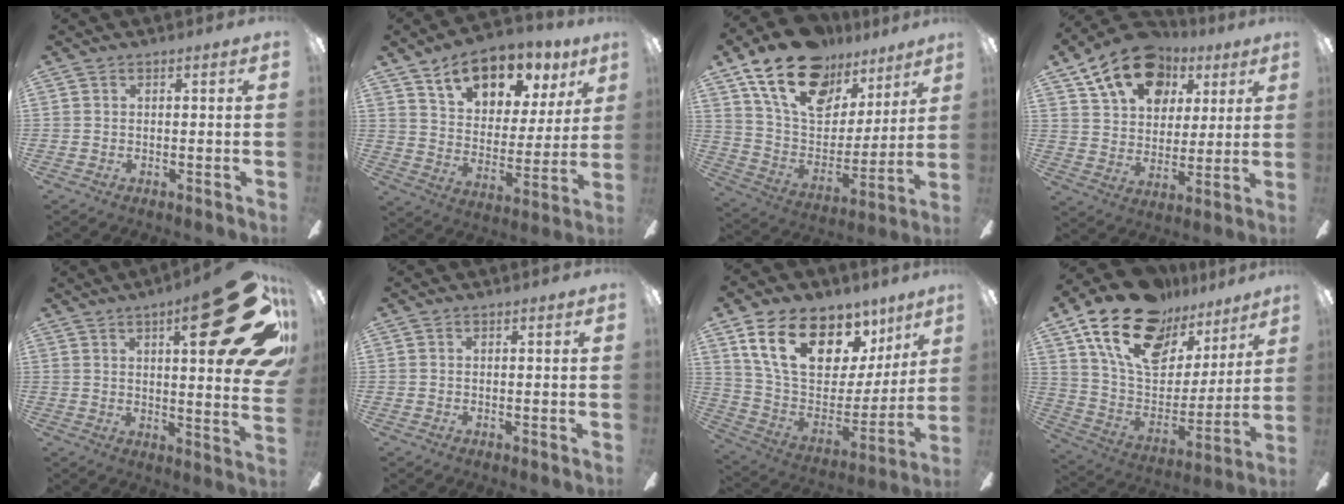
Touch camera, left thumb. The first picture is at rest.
{"total": 13.7, "force": [9.9, 7.1, 6.2], "torque": [-0.091, -0.063, 0.174]}
{"total": 21.9, "force": [14.4, 12.1, 11.2], "torque": [-0.194, -0.079, 0.261]}
{"total": 18.0, "force": [10.2, 11.9, 8.9], "torque": [-0.145, -0.046, 0.186]}
{"total": 27.3, "force": [12.2, 7.6, 23.2], "torque": [-0.294, -0.079, 0.194]}
{"total": 0.0}
{"total": 21.8, "force": [12.6, 12.5, 12.8], "torque": [-0.216, -0.063, 0.232]}
{"total": 23.1, "force": [14.8, 12.5, 12.6], "torque": [-0.215, -0.080, 0.268]}